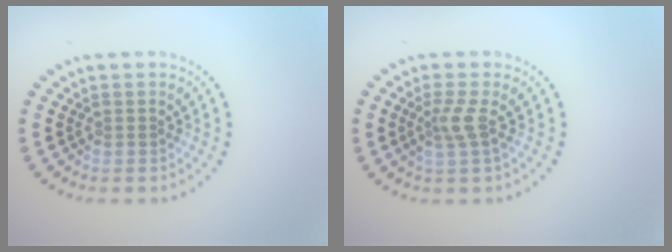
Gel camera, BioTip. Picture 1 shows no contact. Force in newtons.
{"total": 2.0, "press": 1.4, "slide": 1.4}